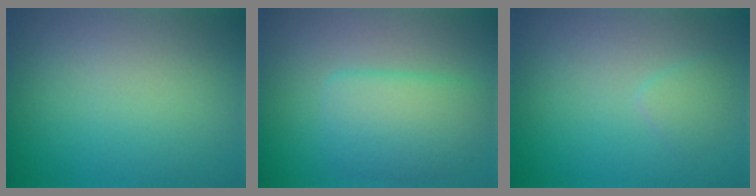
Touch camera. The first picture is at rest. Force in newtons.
{"total": 4.4, "press": 4.4, "slide": 0.0}
{"total": 1.2, "press": 1.2, "slide": 0.1}